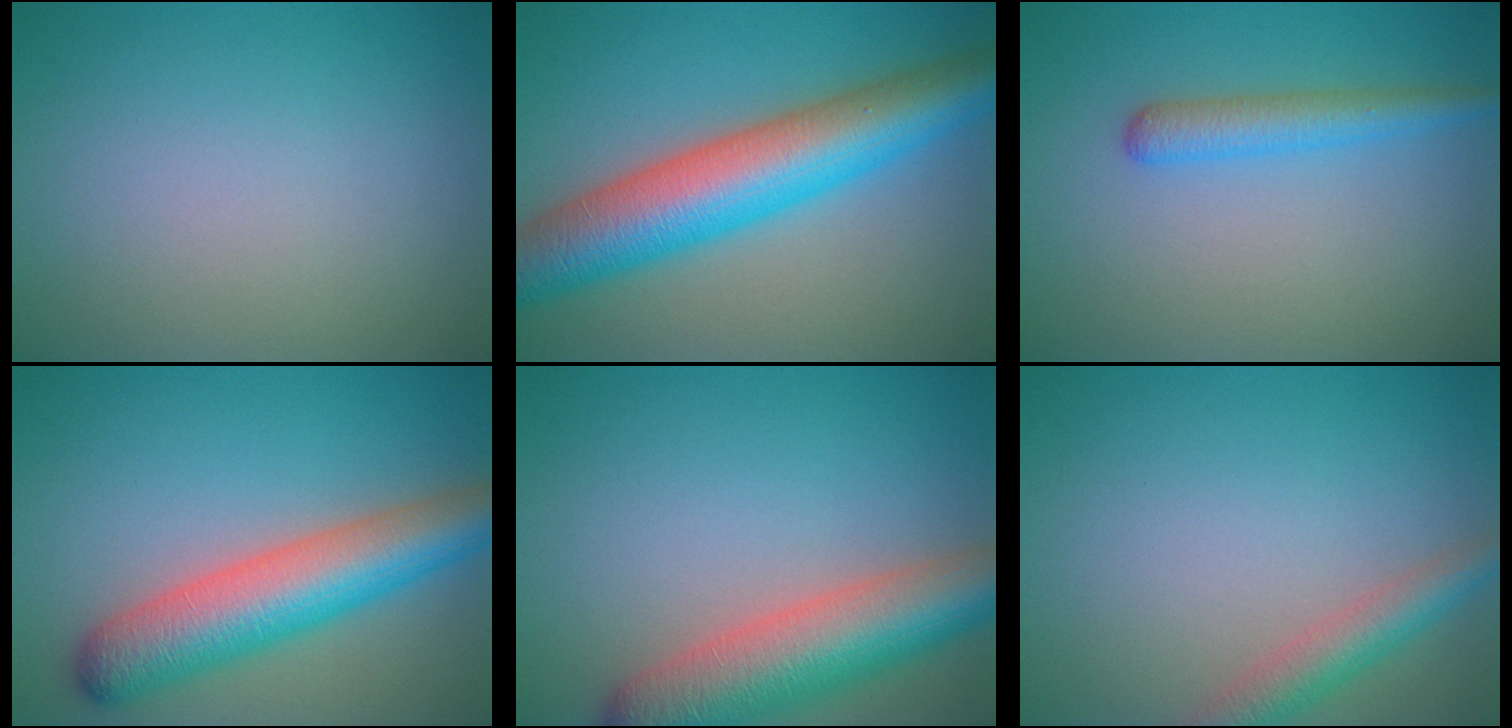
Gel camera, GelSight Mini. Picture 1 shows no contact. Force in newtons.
{"total": 10.6, "press": 10.6, "slide": 0.1}
{"total": 2.8, "press": 2.8, "slide": 0.1}
{"total": 8.1, "press": 8.1, "slide": 0.3}
{"total": 8.7, "press": 8.7, "slide": 0.5}
{"total": 3.4, "press": 3.4, "slide": 0.2}